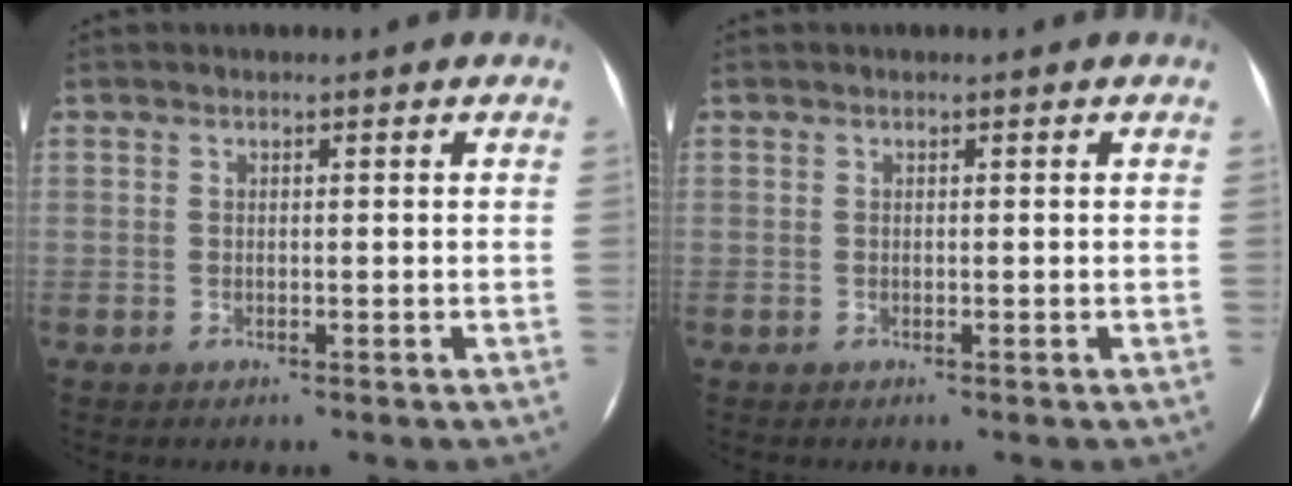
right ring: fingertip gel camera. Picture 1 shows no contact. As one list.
[{"total": 0.0}]